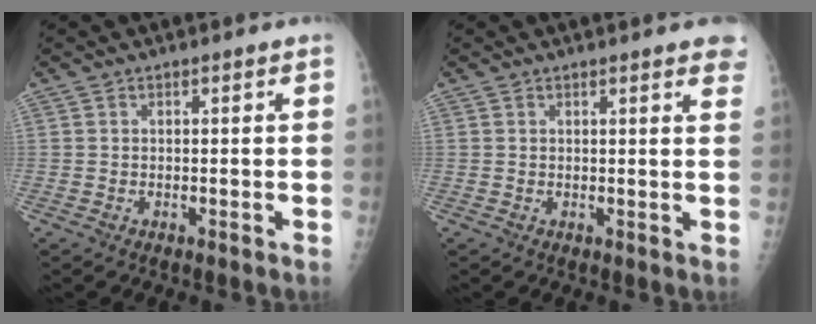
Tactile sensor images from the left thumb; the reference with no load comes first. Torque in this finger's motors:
{"motor_torque": [1.90, 0.52, 0.68, -0.26, 0.00]}